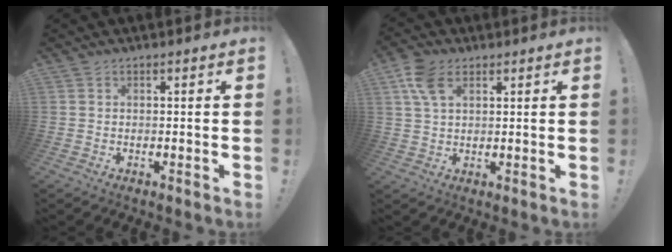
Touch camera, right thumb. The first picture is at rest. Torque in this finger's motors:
{"motor_torque": [0.45, 0.50, 0.18, -0.15, 0.02]}